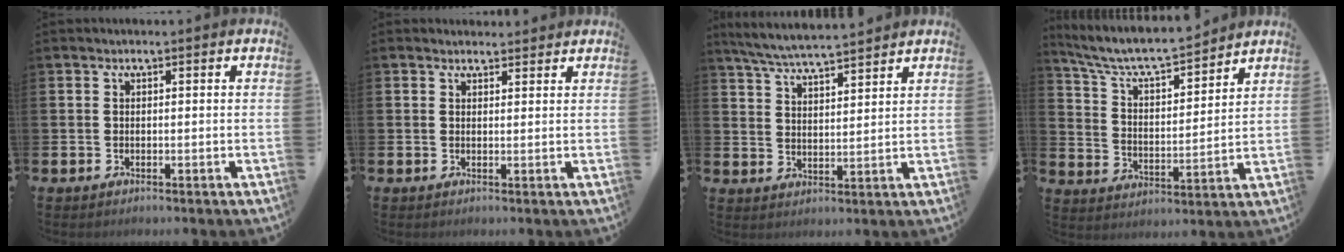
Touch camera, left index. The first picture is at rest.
{"total": 1.6, "force": [1.5, 0.5, -0.1], "torque": [0.008, -0.004, 0.027]}
{"total": 5.7, "force": [5.6, 0.2, 1.4], "torque": [-0.050, -0.029, 0.099]}
{"total": 7.3, "force": [6.9, 1.1, 2.1], "torque": [-0.079, -0.051, 0.118]}